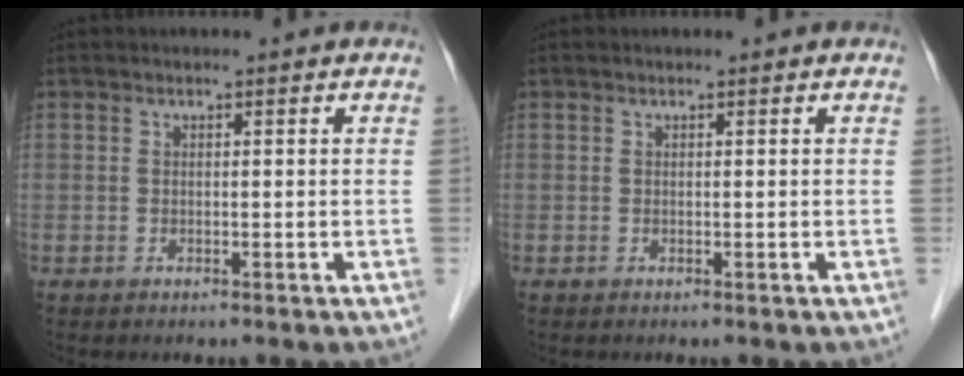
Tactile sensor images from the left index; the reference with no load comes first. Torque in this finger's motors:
{"motor_torque": [0.00, 0.00, 0.00, 0.00]}